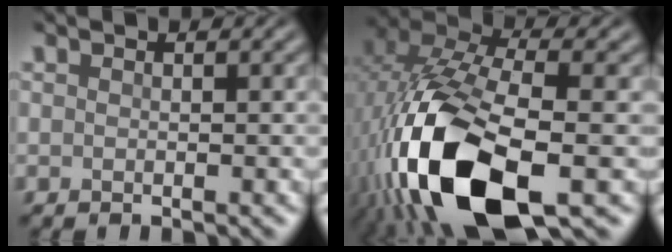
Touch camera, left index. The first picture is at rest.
{"total": 15.0, "force": [-5.3, 6.9, 12.1], "torque": [-0.265, -0.014, -0.095]}